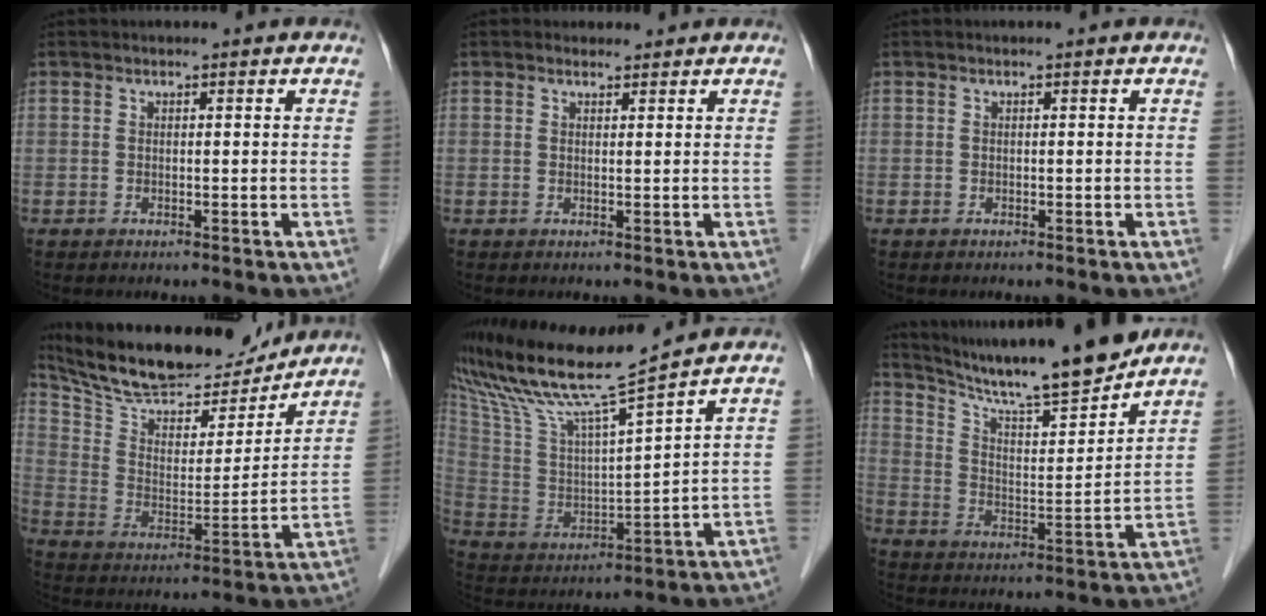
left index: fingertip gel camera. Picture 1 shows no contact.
{"total": 1.0, "force": [0.8, 0.6, 0.0], "torque": [-0.003, 0.003, 0.010]}
{"total": 0.0}
{"total": 20.8, "force": [18.7, 5.0, 7.6], "torque": [-0.130, 0.003, 0.302]}
{"total": 15.0, "force": [12.2, -1.3, 8.6], "torque": [-0.170, 0.007, 0.233]}
{"total": 16.4, "force": [14.6, 0.0, 7.5], "torque": [-0.129, -0.006, 0.242]}